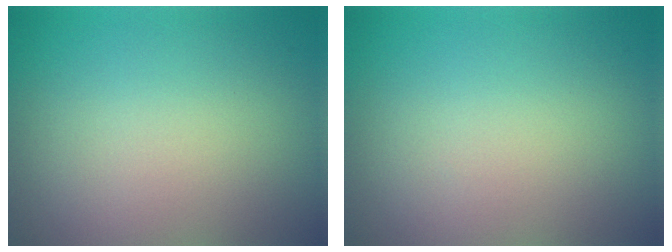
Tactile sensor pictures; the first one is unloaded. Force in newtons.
{"total": 0.0}